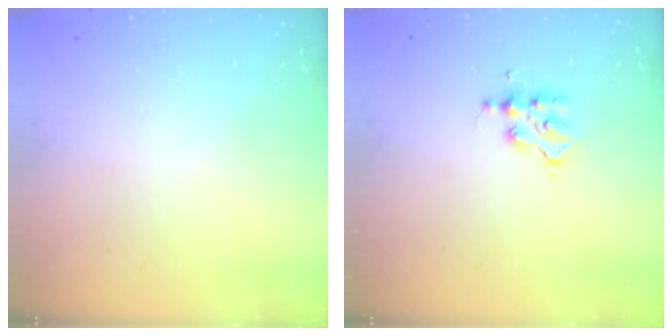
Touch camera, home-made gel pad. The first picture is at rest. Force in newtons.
{"total": 3.0, "press": 3.0, "slide": 0.3}